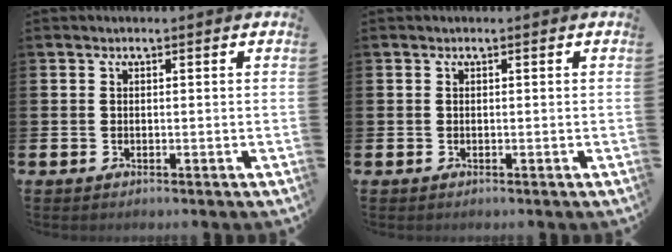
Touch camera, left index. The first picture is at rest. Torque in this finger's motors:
{"motor_torque": [0.00, 0.00, 0.00, 0.00]}